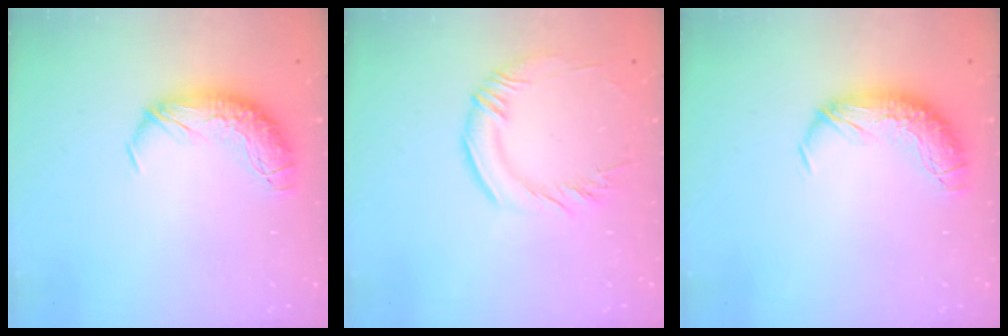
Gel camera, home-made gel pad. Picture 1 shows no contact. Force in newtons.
{"total": 1.5, "press": 1.0, "slide": 1.1}
{"total": 0.0}